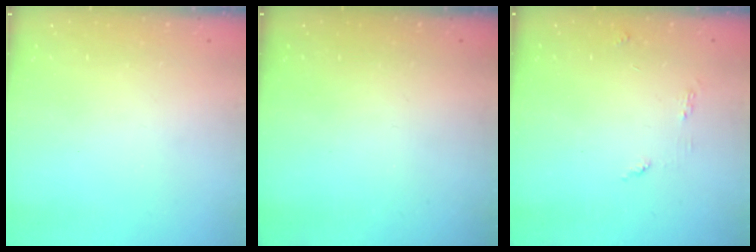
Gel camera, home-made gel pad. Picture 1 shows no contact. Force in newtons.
{"total": 0.0}
{"total": 3.9, "press": 3.9, "slide": 0.3}